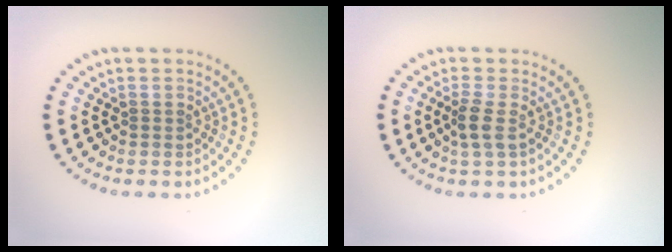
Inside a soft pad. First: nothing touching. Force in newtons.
{"total": 1.7, "press": 1.4, "slide": 0.9}